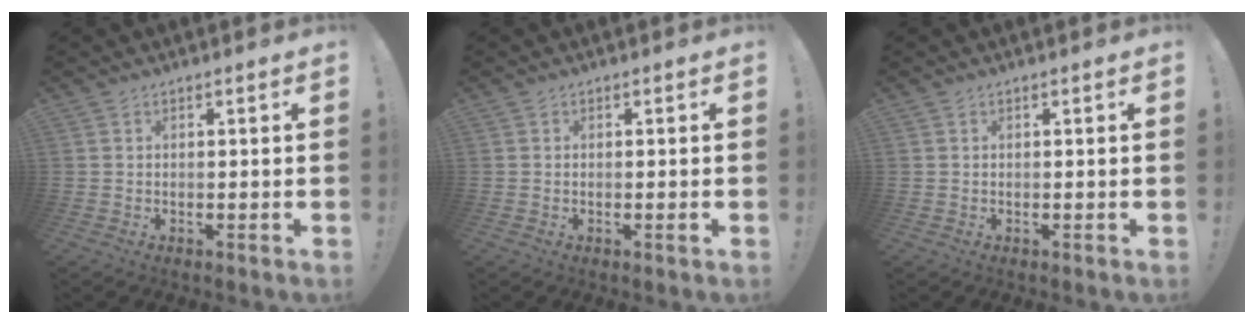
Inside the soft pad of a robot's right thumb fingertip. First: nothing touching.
{"total": 1.2, "force": [-0.3, -0.1, 1.1], "torque": [-0.019, 0.000, -0.006]}
{"total": 0.0}